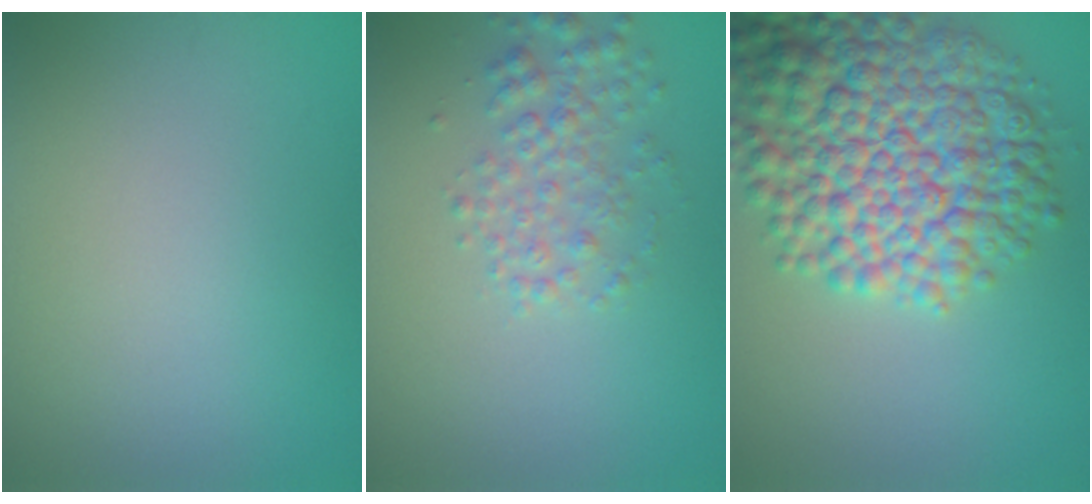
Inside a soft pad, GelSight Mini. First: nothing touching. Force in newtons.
{"total": 2.9, "press": 2.9, "slide": 0.1}
{"total": 11.5, "press": 11.5, "slide": 0.4}